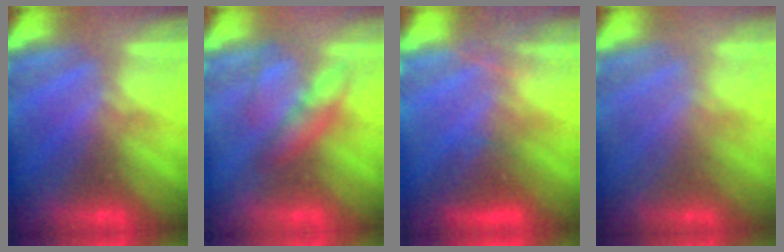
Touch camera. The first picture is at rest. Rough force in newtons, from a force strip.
{"total": 2.3}
{"total": 4.8}
{"total": 2.2}